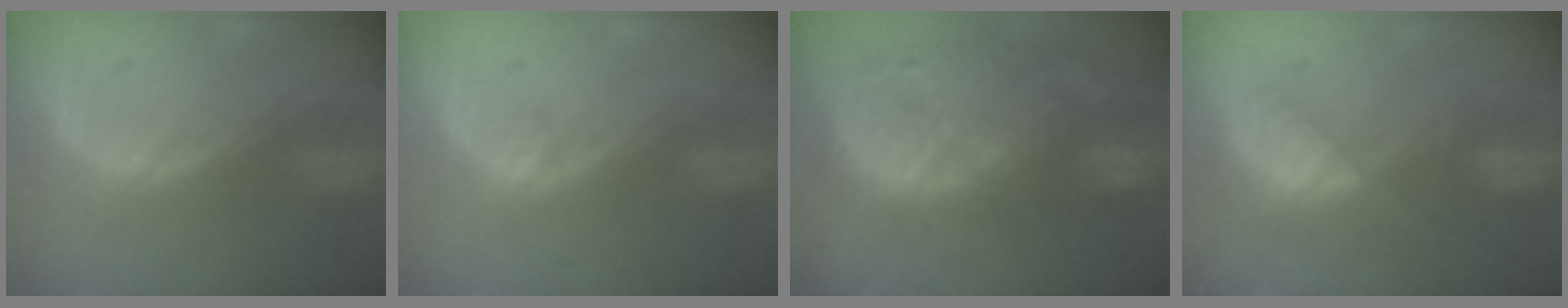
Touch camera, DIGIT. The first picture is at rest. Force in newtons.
{"total": 0.8, "press": 0.7, "slide": 0.4}
{"total": 14.7, "press": 12.8, "slide": 7.2}
{"total": 7.7, "press": 6.9, "slide": 3.5}